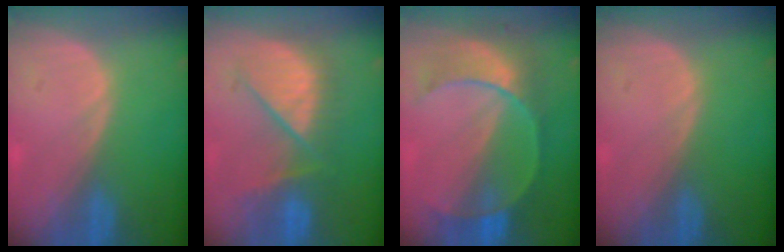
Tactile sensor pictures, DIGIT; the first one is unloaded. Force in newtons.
{"total": 8.8, "press": 8.7, "slide": 1.4}
{"total": 8.4, "press": 8.2, "slide": 2.1}
{"total": 0.0}